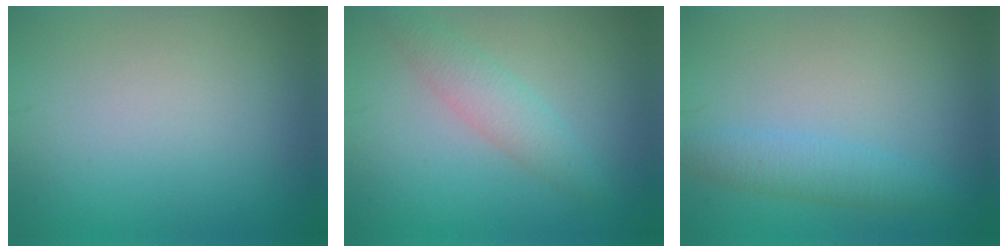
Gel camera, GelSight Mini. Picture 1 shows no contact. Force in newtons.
{"total": 2.8, "press": 2.8, "slide": 0.1}
{"total": 2.6, "press": 2.6, "slide": 0.0}